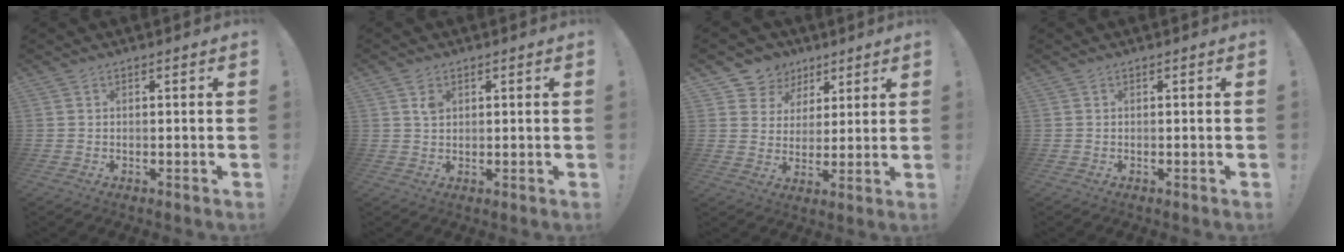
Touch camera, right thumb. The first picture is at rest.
{"total": 2.4, "force": [1.3, 1.6, 1.2], "torque": [-0.007, -0.006, 0.021]}
{"total": 8.4, "force": [4.1, 7.2, 0.9], "torque": [-0.013, -0.032, 0.086]}
{"total": 0.0}